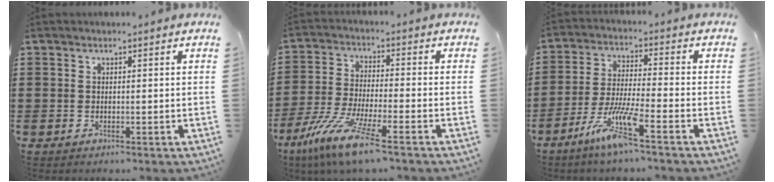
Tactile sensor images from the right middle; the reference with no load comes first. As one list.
[{"total": 9.8, "force": [-7.0, 0.7, 6.8], "torque": [-0.161, -0.016, -0.143]}, {"total": 8.2, "force": [-5.5, 0.5, 6.1], "torque": [-0.131, -0.009, -0.108]}]